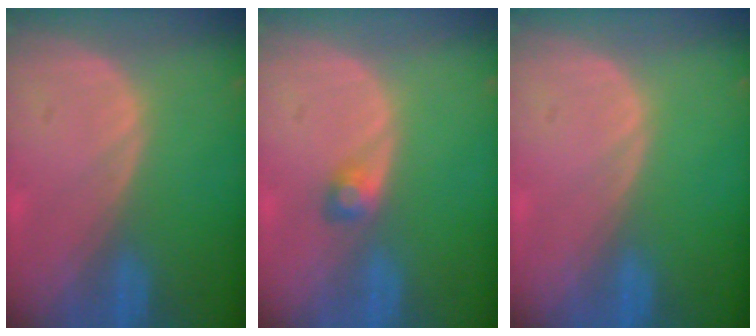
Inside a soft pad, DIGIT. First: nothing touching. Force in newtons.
{"total": 1.9, "press": 1.8, "slide": 0.2}
{"total": 0.0}